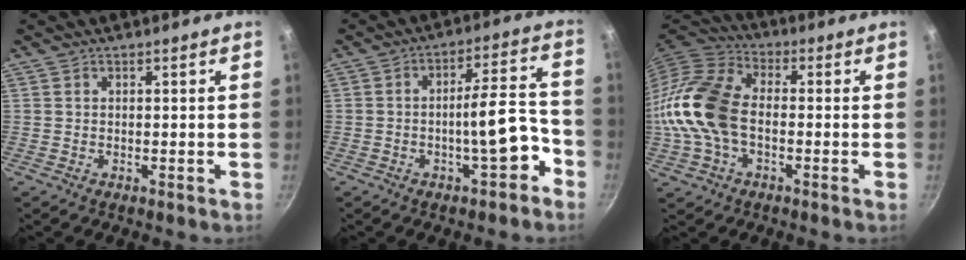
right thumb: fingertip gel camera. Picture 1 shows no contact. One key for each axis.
{"total": 10.6, "fx": -5.4, "fy": 4.1, "fz": 8.1, "tx": -0.057, "ty": 0.075, "tz": -0.066}
{"total": 15.4, "fx": -1.6, "fy": 9.9, "fz": 11.7, "tx": -0.217, "ty": 0.031, "tz": -0.047}